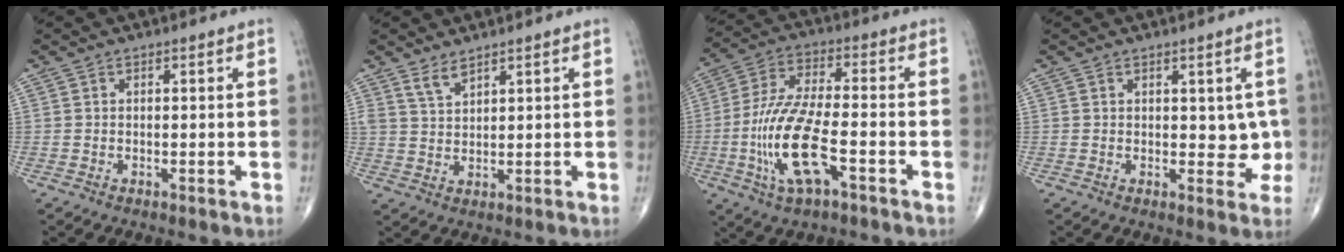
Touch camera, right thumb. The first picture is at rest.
{"total": 3.2, "force": [2.6, 1.0, 1.5], "torque": [-0.026, -0.019, 0.057]}
{"total": 15.2, "force": [-4.8, 5.3, 13.4], "torque": [-0.285, 0.023, -0.087]}
{"total": 4.0, "force": [0.6, 2.6, 3.0], "torque": [-0.005, -0.006, 0.008]}